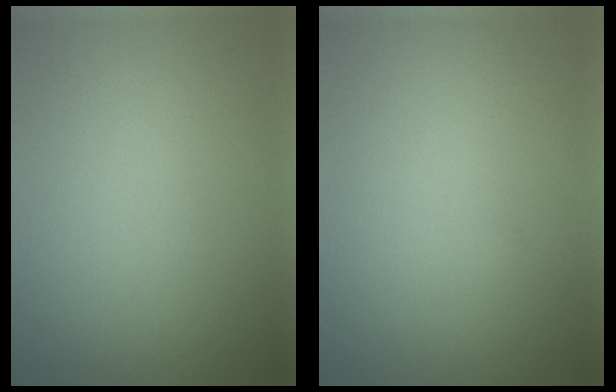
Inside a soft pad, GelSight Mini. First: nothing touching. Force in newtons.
{"total": 0.0}